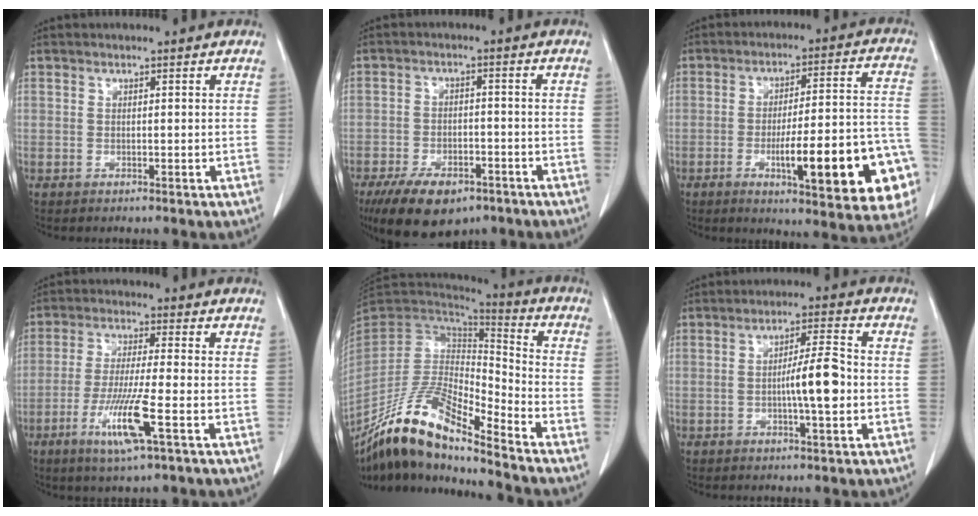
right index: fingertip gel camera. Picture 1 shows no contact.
{"total": 11.5, "force": [-7.8, 5.4, 6.5], "torque": [-0.113, -0.009, -0.124]}
{"total": 20.7, "force": [-6.9, 3.5, 19.2], "torque": [-0.186, 0.018, -0.081]}
{"total": 9.3, "force": [-3.8, -0.1, 8.6], "torque": [-0.169, -0.020, -0.071]}
{"total": 18.2, "force": [-14.8, 2.1, 10.3], "torque": [-0.202, -0.001, -0.280]}
{"total": 7.0, "force": [-1.0, 0.5, 6.9], "torque": [-0.114, 0.006, -0.019]}